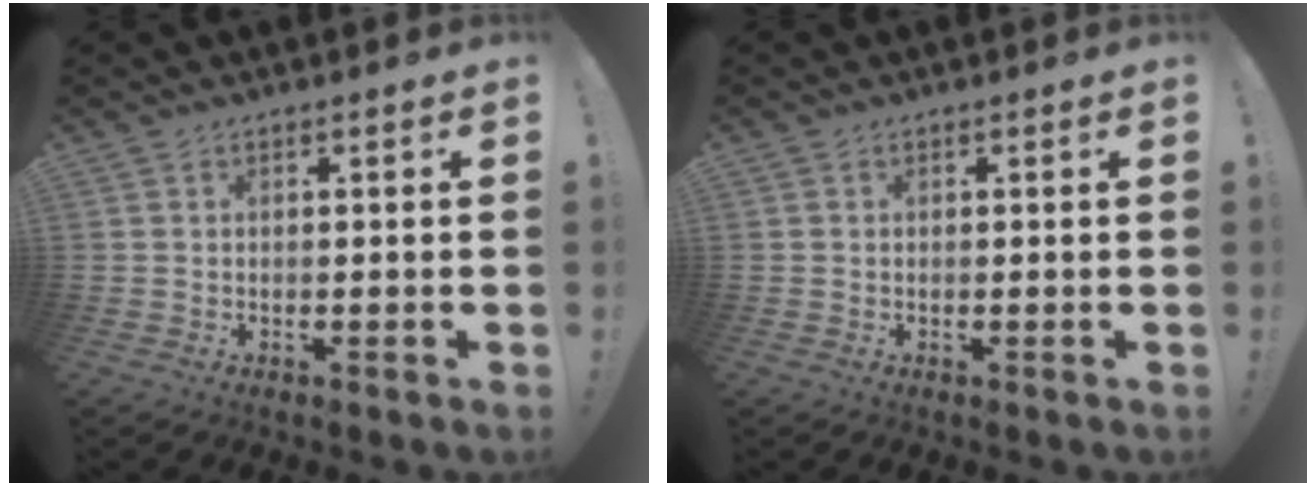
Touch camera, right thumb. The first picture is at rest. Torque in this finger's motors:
{"motor_torque": [0.13, 0.16, 0.06, -0.07, 0.00]}